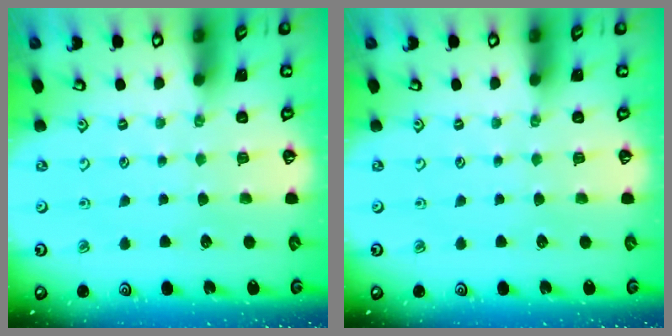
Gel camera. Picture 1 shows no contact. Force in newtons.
{"total": 0.0}